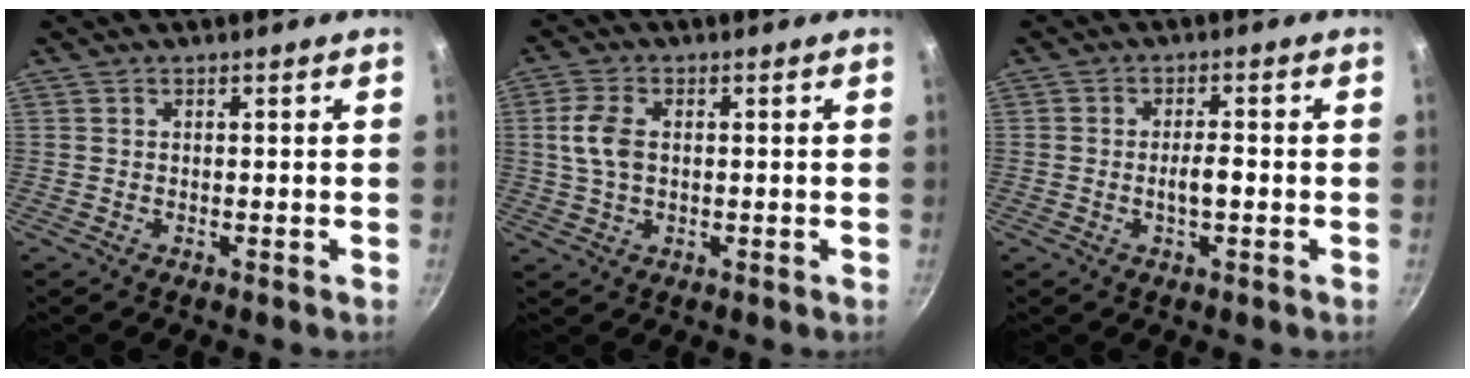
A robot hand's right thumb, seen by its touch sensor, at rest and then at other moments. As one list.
[{"total": 6.1, "force": [0.6, 3.8, 4.6], "torque": [-0.091, 0.005, 0.011]}, {"total": 3.5, "force": [-0.7, 1.3, 3.2], "torque": [-0.048, 0.013, -0.012]}]